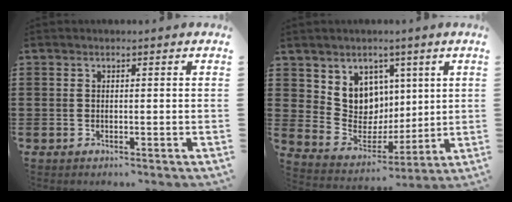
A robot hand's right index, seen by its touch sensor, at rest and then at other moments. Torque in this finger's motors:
{"motor_torque": [0.31, 0.21, 0.28, 0.09]}